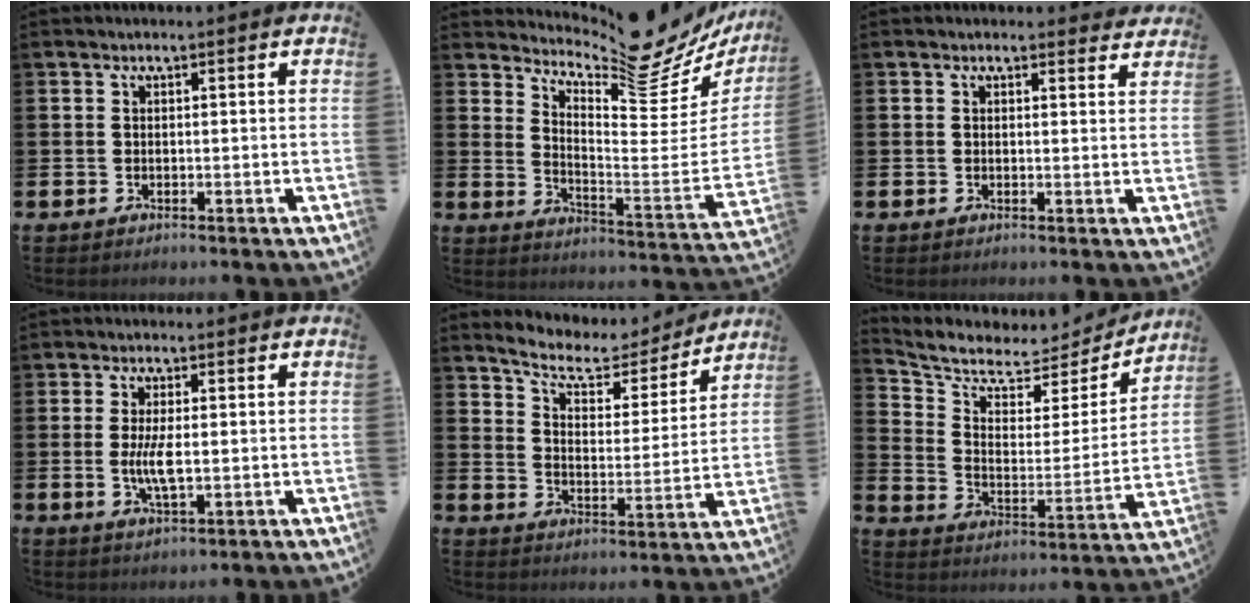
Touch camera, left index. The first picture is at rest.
{"total": 10.7, "force": [10.0, 2.3, 3.3], "torque": [-0.058, -0.102, 0.164]}
{"total": 1.4, "force": [1.3, 0.5, 0.0], "torque": [0.006, -0.002, 0.022]}
{"total": 4.3, "force": [0.0, 1.4, 4.0], "torque": [-0.076, -0.003, -0.004]}
{"total": 7.3, "force": [6.6, 2.5, 2.2], "torque": [-0.072, -0.043, 0.110]}
{"total": 7.3, "force": [6.5, 2.8, 1.7], "torque": [-0.079, -0.054, 0.108]}